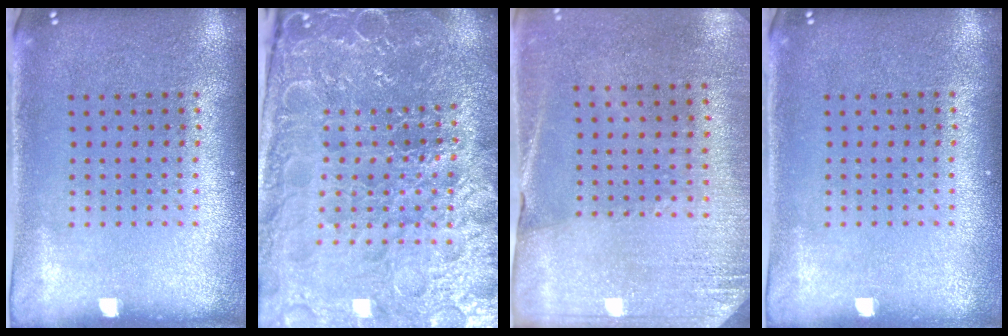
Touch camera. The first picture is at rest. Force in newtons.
{"total": 5.1, "press": 4.9, "slide": 1.6}
{"total": 2.6, "press": 2.4, "slide": 1.1}
{"total": 0.0}